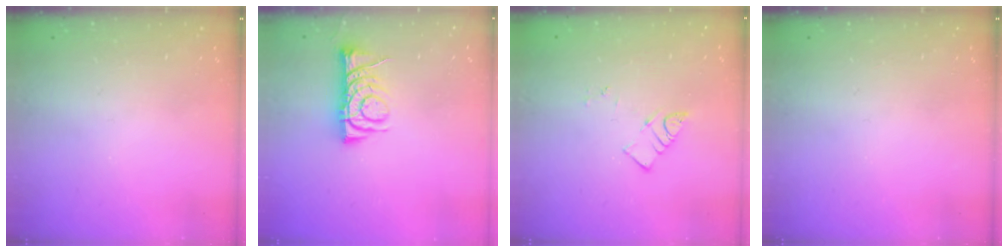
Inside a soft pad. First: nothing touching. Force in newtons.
{"total": 7.6, "press": 7.6, "slide": 0.4}
{"total": 3.5, "press": 3.5, "slide": 0.2}
{"total": 0.0}